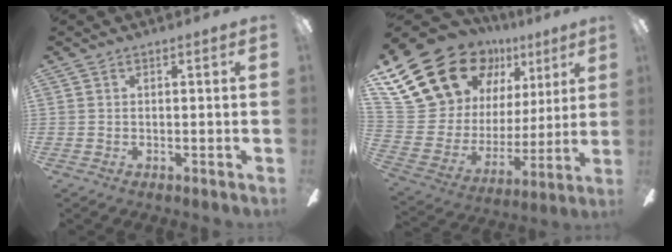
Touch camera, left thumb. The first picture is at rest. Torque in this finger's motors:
{"motor_torque": [2.43, 2.37, 1.33, -1.44, 0.16]}